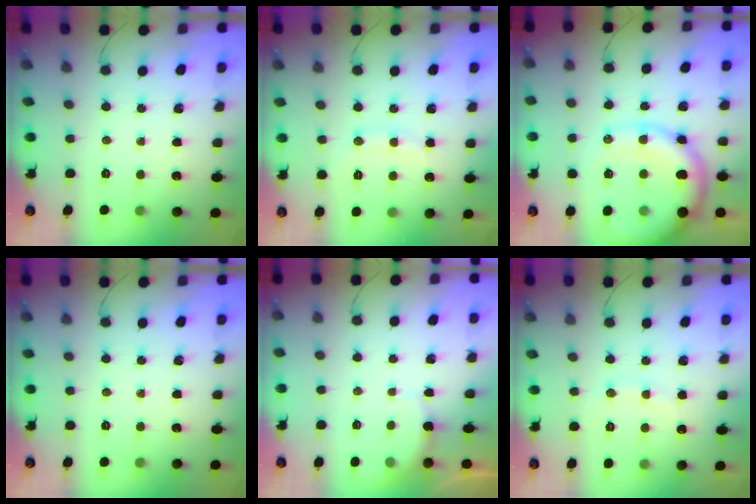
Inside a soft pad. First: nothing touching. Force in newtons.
{"total": 7.4, "press": 7.3, "slide": 0.9}
{"total": 17.1, "press": 16.8, "slide": 3.1}
{"total": 0.0}
{"total": 2.3, "press": 2.2, "slide": 0.6}
{"total": 7.7, "press": 7.6, "slide": 1.4}